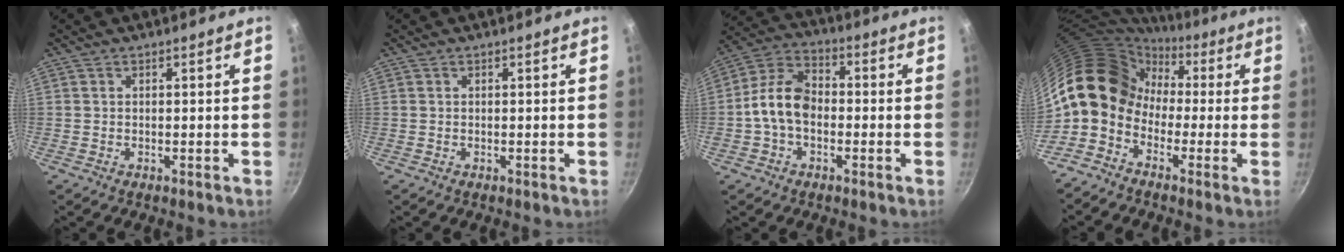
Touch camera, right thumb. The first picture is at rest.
{"total": 0.0}
{"total": 10.0, "force": [-1.5, 6.8, 7.2], "torque": [-0.117, 0.034, -0.045]}
{"total": 13.5, "force": [-1.1, 10.7, 8.1], "torque": [-0.108, 0.042, -0.046]}